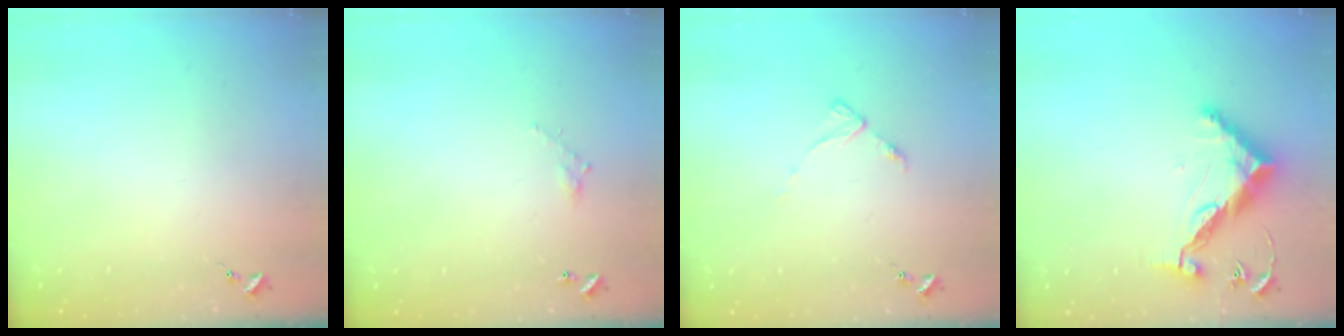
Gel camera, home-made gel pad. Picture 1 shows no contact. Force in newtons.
{"total": 3.5, "press": 3.5, "slide": 0.2}
{"total": 4.4, "press": 4.3, "slide": 0.7}
{"total": 12.8, "press": 12.8, "slide": 0.5}